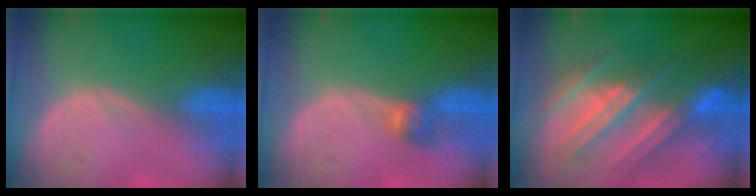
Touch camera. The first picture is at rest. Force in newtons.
{"total": 2.7, "press": 2.5, "slide": 0.9}
{"total": 9.4, "press": 9.3, "slide": 1.6}